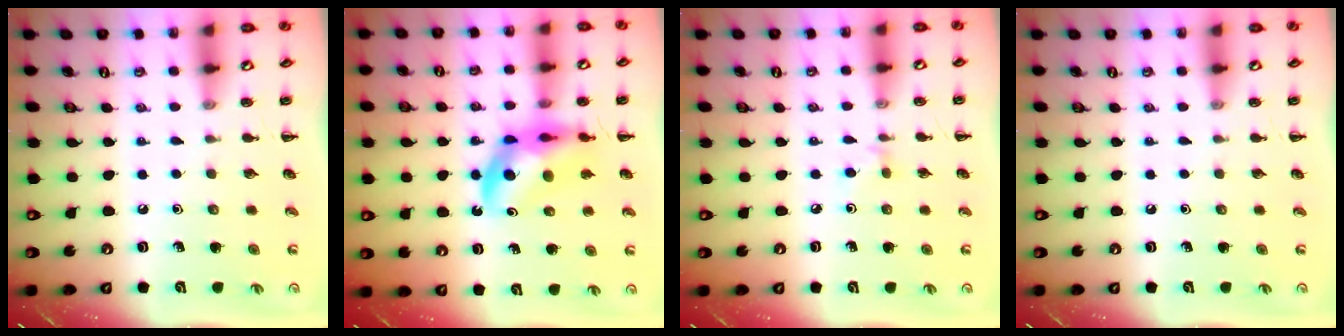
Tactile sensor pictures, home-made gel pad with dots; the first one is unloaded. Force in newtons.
{"total": 12.6, "press": 12.2, "slide": 3.2}
{"total": 2.6, "press": 2.4, "slide": 1.0}
{"total": 0.0}